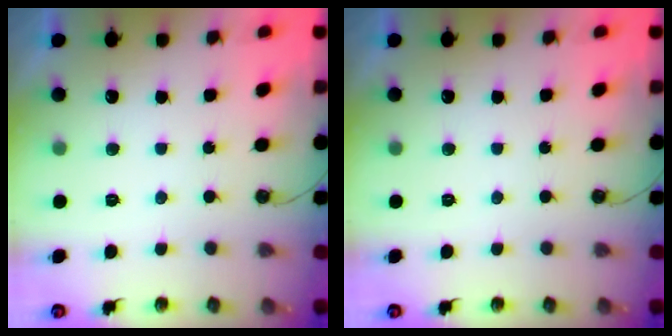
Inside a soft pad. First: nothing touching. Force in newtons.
{"total": 0.0}